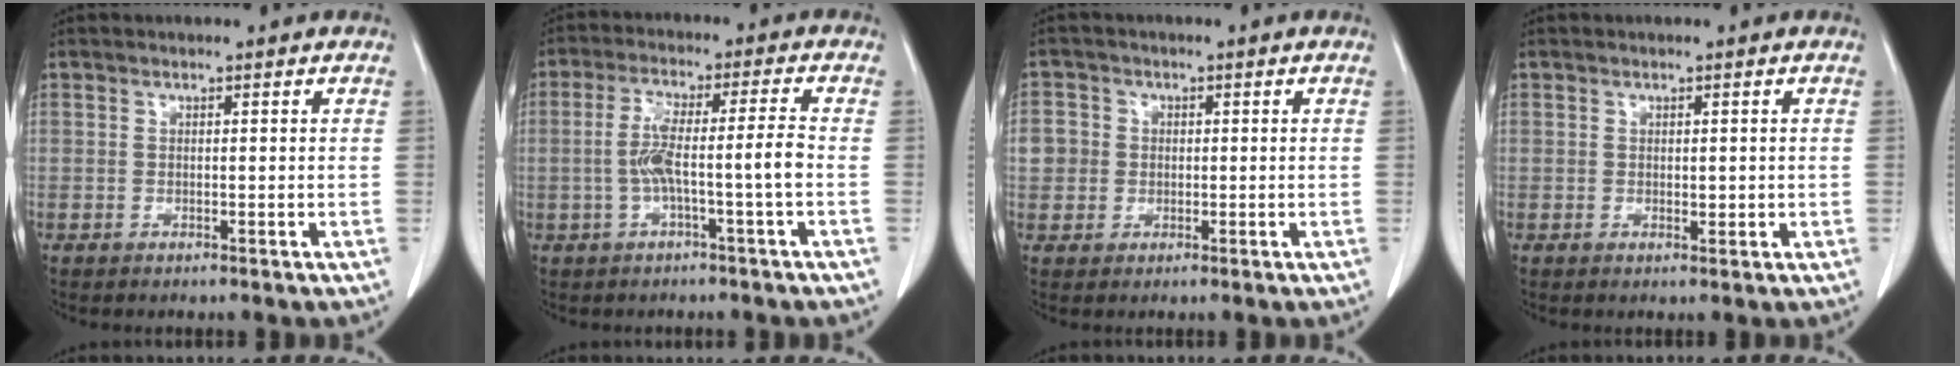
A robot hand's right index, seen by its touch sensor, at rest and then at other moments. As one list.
[{"total": 7.0, "force": [-1.6, -0.3, 6.8], "torque": [-0.134, 0.018, -0.025]}, {"total": 4.1, "force": [0.2, 4.0, 0.9], "torque": [-0.010, 0.011, 0.002]}, {"total": 1.2, "force": [0.1, 0.7, 1.0], "torque": [-0.012, -0.002, 0.003]}]